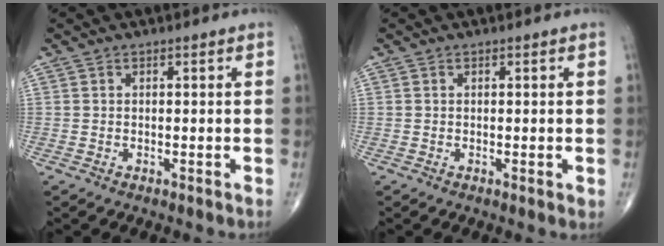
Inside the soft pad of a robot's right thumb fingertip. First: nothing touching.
{"total": 1.0, "force": [0.0, 0.3, 1.0], "torque": [-0.018, -0.005, 0.000]}